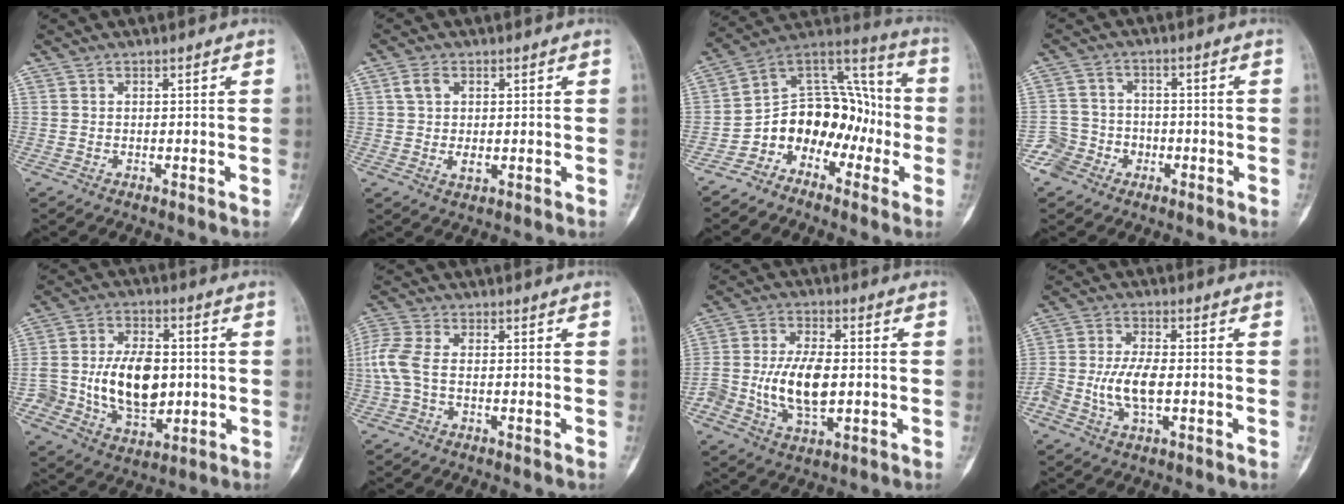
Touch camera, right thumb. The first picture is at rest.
{"total": 4.4, "force": [0.7, 2.8, 3.3], "torque": [-0.061, -0.003, 0.015]}
{"total": 14.9, "force": [-5.1, 11.1, 8.5], "torque": [-0.080, 0.099, -0.095]}
{"total": 5.6, "force": [-2.9, 4.8, 0.5], "torque": [0.022, 0.026, -0.056]}
{"total": 16.0, "force": [-0.7, 10.2, 12.3], "torque": [-0.184, 0.008, 0.001]}
{"total": 6.4, "force": [-0.5, 3.3, 5.5], "torque": [-0.146, 0.010, -0.018]}
{"total": 12.4, "force": [-1.3, 6.6, 10.5], "torque": [-0.194, 0.007, -0.021]}
{"total": 7.8, "force": [-1.5, 3.6, 6.8], "torque": [-0.146, 0.010, -0.030]}